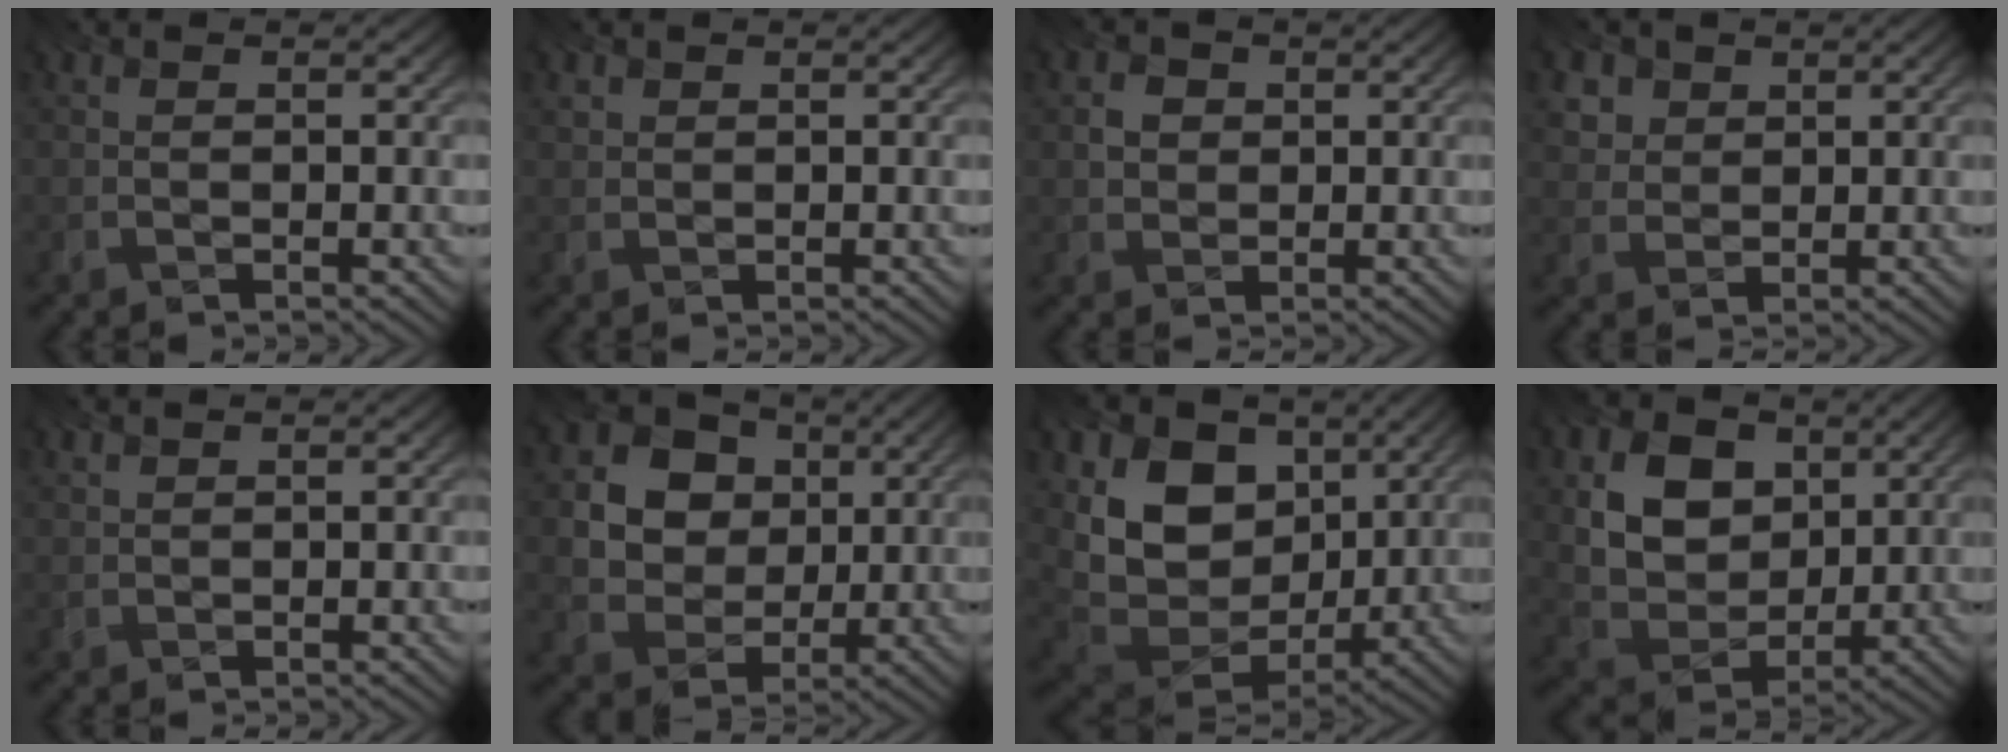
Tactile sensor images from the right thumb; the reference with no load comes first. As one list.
[{"total": 0.8, "force": [0.4, 0.6, 0.0], "torque": [0.000, 0.002, 0.015]}, {"total": 2.3, "force": [-0.1, 2.2, 0.6], "torque": [-0.016, -0.003, -0.006]}, {"total": 3.4, "force": [1.7, 2.9, 0.8], "torque": [-0.037, -0.012, 0.043]}, {"total": 0.7, "force": [0.7, 0.2, 0.1], "torque": [-0.001, 0.002, 0.016]}, {"total": 12.1, "force": [3.0, 10.4, 5.5], "torque": [-0.161, 0.015, 0.078]}, {"total": 13.3, "force": [2.9, 10.0, 8.3], "torque": [-0.182, 0.003, 0.058]}, {"total": 10.3, "force": [2.3, 8.0, 6.1], "torque": [-0.149, -0.005, 0.031]}]